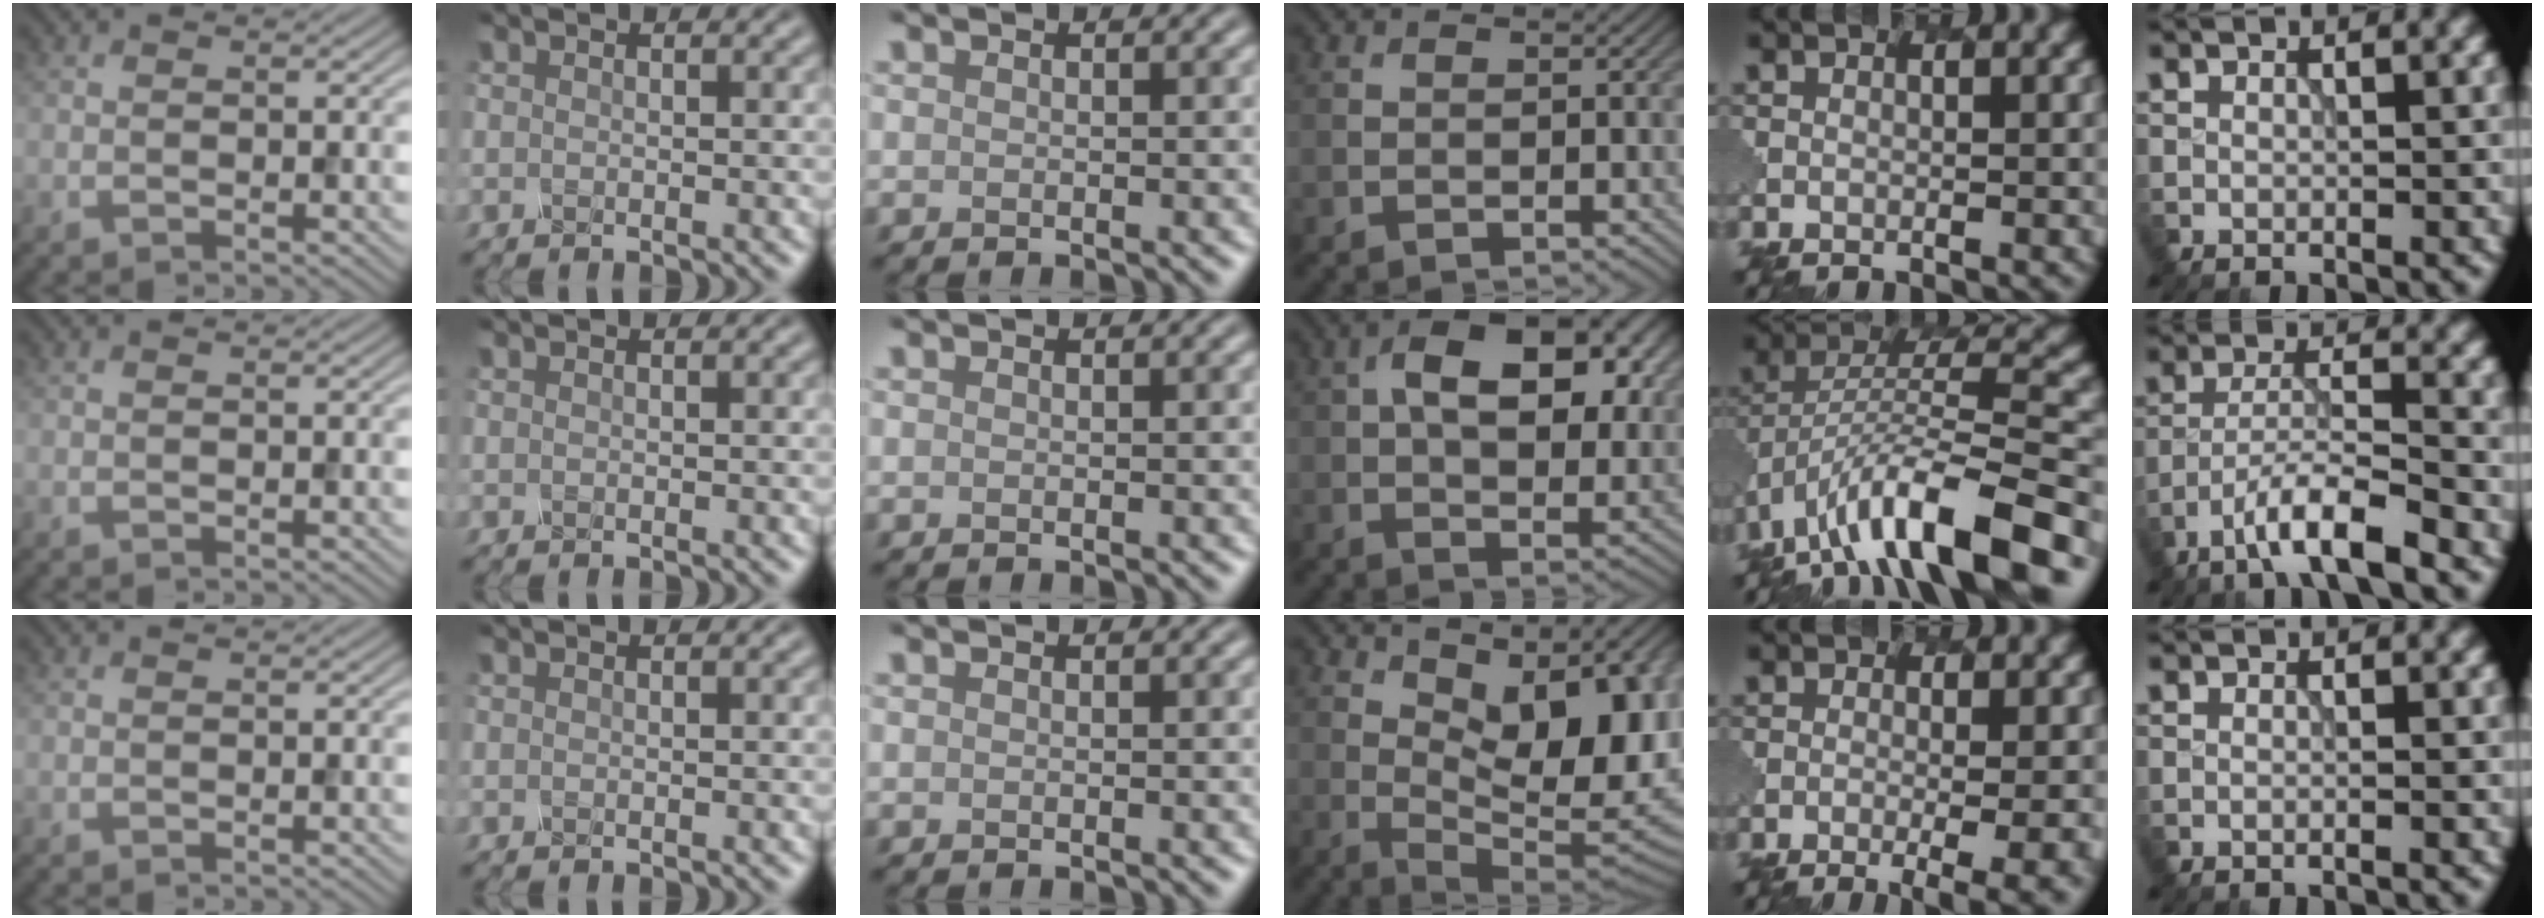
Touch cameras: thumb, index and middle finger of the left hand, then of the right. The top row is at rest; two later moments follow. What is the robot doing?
{"motion": "shake", "object": "salt shaker"}